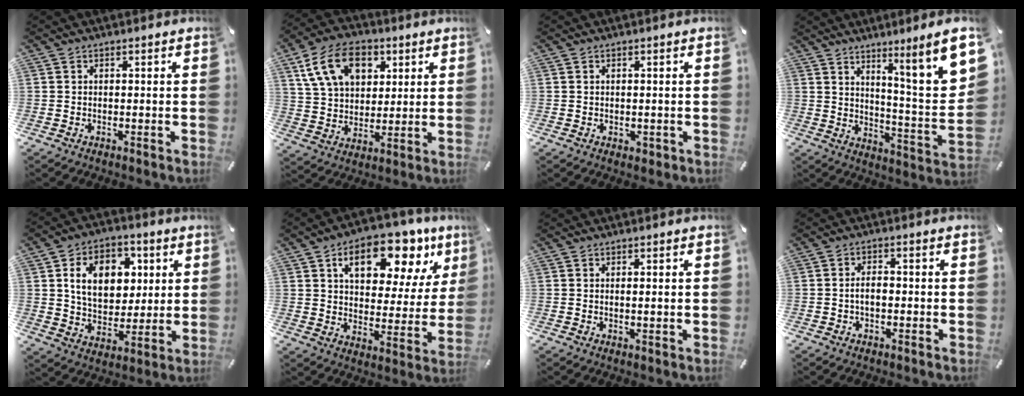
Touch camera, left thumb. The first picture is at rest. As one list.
[{"total": 14.4, "force": [6.4, 10.2, 8.0], "torque": [-0.153, -0.002, 0.121]}, {"total": 1.0, "force": [0.0, 0.9, 0.5], "torque": [-0.011, 0.005, -0.001]}, {"total": 14.2, "force": [9.0, 0.9, 10.9], "torque": [-0.149, -0.090, 0.134]}, {"total": 13.7, "force": [3.7, 10.2, 8.3], "torque": [-0.124, 0.002, 0.068]}, {"total": 16.2, "force": [9.2, 8.9, 9.9], "torque": [-0.141, -0.046, 0.153]}, {"total": 1.2, "force": [0.1, 0.1, 1.2], "torque": [-0.023, -0.004, 0.003]}, {"total": 3.2, "force": [-0.7, 1.7, 2.7], "torque": [-0.050, 0.009, -0.014]}]